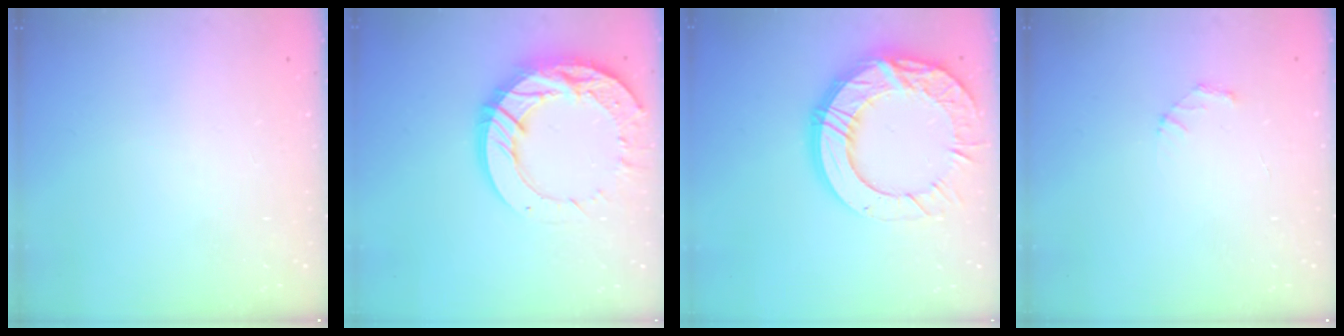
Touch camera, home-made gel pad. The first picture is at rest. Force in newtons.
{"total": 20.2, "press": 20.1, "slide": 1.8}
{"total": 22.7, "press": 22.6, "slide": 1.9}
{"total": 1.9, "press": 1.9, "slide": 0.2}